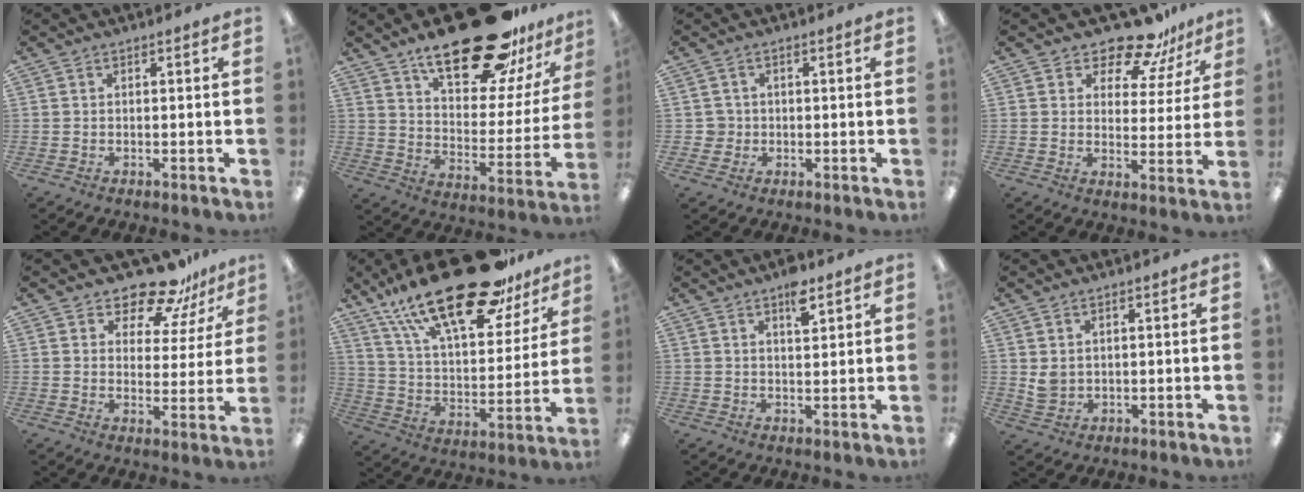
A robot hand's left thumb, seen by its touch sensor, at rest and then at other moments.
{"total": 28.6, "force": [19.9, 11.2, 17.2], "torque": [-0.255, -0.115, 0.327]}
{"total": 2.8, "force": [0.1, 2.8, 0.2], "torque": [-0.002, 0.001, -0.001]}
{"total": 11.3, "force": [9.9, 4.3, 3.5], "torque": [-0.054, -0.076, 0.181]}
{"total": 12.3, "force": [10.7, 4.8, 3.8], "torque": [-0.064, -0.079, 0.199]}
{"total": 27.8, "force": [19.2, 10.2, 17.4], "torque": [-0.287, -0.112, 0.323]}
{"total": 5.6, "force": [3.9, 2.1, 3.5], "torque": [-0.045, -0.020, 0.062]}
{"total": 3.4, "force": [1.6, 2.5, 1.6], "torque": [-0.025, -0.001, 0.029]}